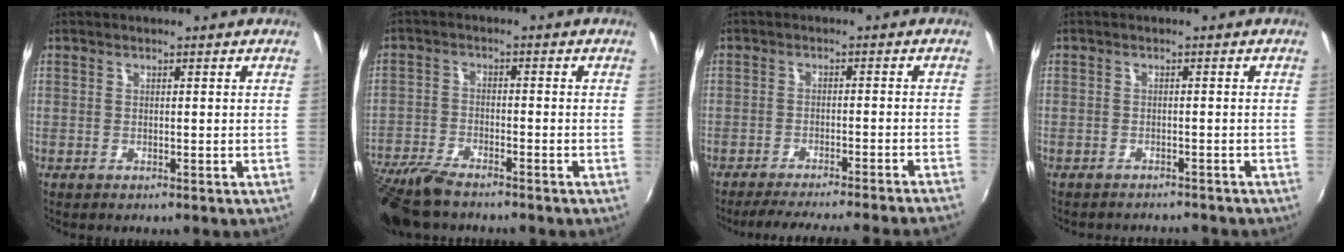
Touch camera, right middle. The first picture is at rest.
{"total": 10.8, "force": [-9.1, 2.6, 5.1], "torque": [-0.132, -0.029, -0.175]}
{"total": 15.3, "force": [-13.8, -1.3, 6.3], "torque": [-0.113, -0.014, -0.193]}
{"total": 4.8, "force": [-4.4, 1.4, 1.1], "torque": [-0.033, -0.001, -0.060]}